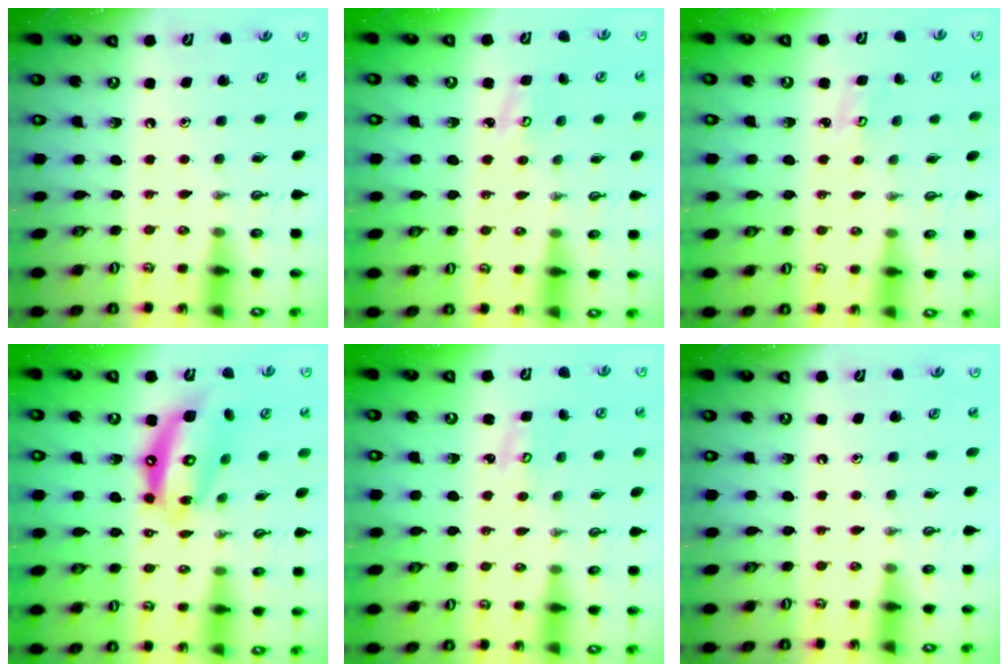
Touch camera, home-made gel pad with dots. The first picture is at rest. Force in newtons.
{"total": 2.7, "press": 2.7, "slide": 0.3}
{"total": 2.7, "press": 2.7, "slide": 0.3}
{"total": 14.0, "press": 13.9, "slide": 1.4}
{"total": 2.0, "press": 2.0, "slide": 0.1}
{"total": 0.0}